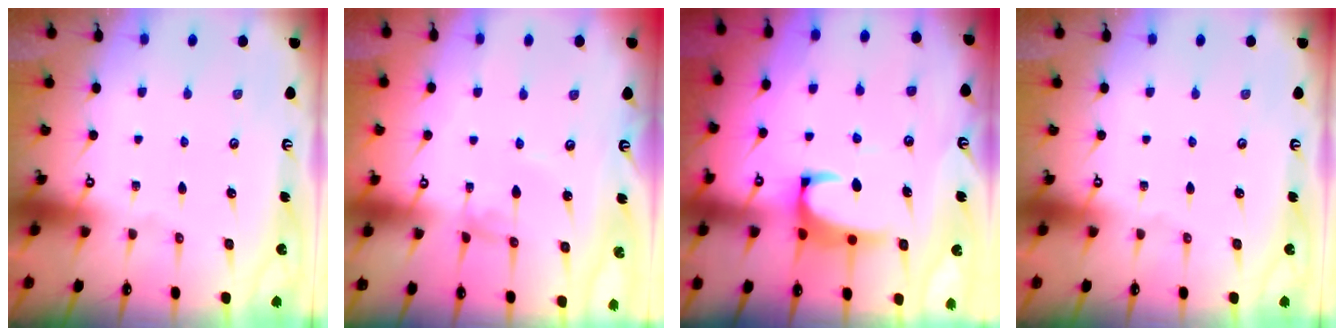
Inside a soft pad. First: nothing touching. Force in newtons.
{"total": 2.7, "press": 2.7, "slide": 0.1}
{"total": 2.4, "press": 2.3, "slide": 0.9}
{"total": 0.0}